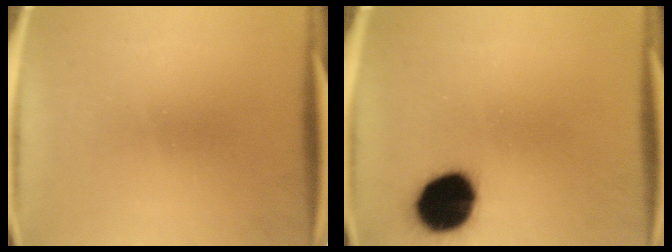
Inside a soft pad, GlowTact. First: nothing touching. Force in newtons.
{"total": 14.7}